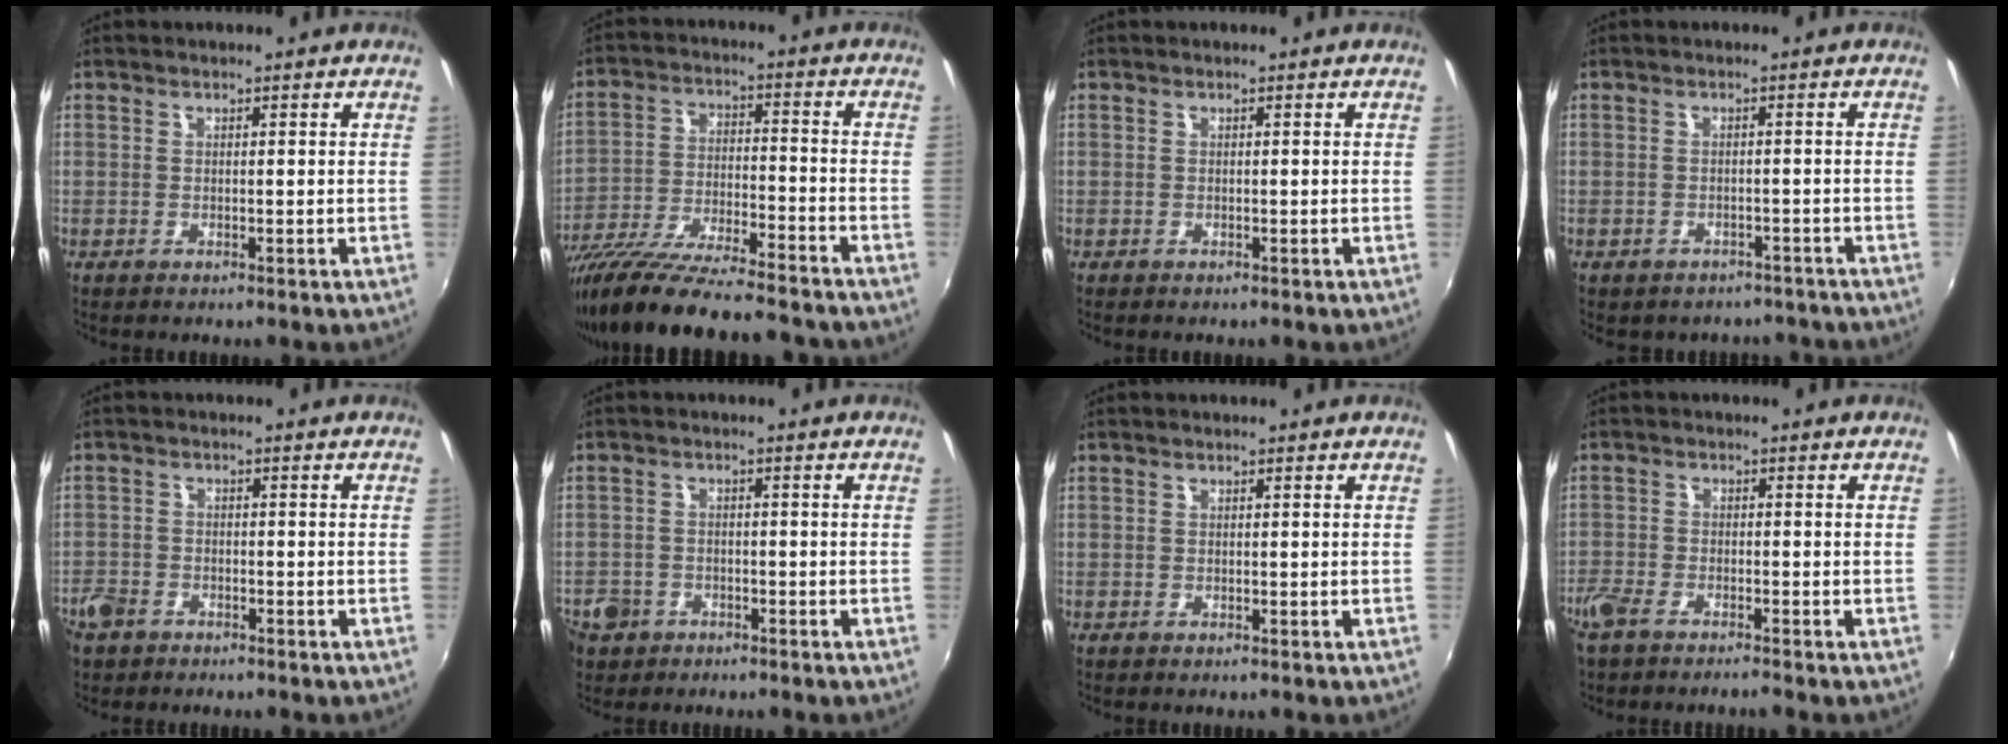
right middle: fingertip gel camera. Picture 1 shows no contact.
{"total": 21.7, "force": [-18.5, 3.0, 10.9], "torque": [-0.209, -0.057, -0.297]}
{"total": 0.0}
{"total": 6.9, "force": [-5.8, 3.3, 1.8], "torque": [-0.039, -0.008, -0.066]}
{"total": 5.5, "force": [-3.7, 3.6, 1.9], "torque": [-0.055, -0.002, -0.068]}
{"total": 6.6, "force": [-3.4, 5.3, 1.9], "torque": [-0.067, 0.004, -0.055]}
{"total": 0.0}
{"total": 5.1, "force": [-4.2, 1.3, 2.6], "torque": [-0.074, -0.014, -0.084]}